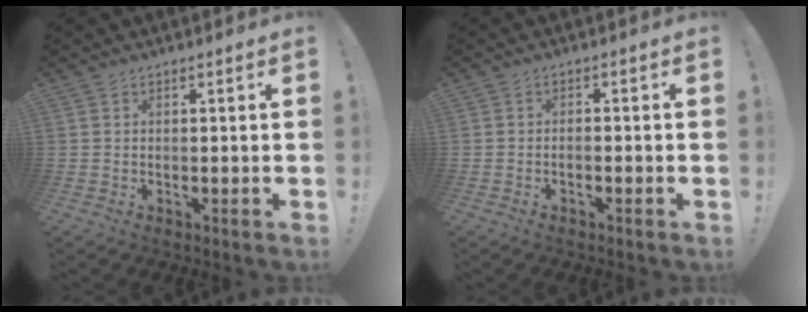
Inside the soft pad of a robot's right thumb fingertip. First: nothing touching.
{"total": 1.4, "force": [-1.1, -0.1, 0.8], "torque": [-0.014, -0.001, -0.019]}